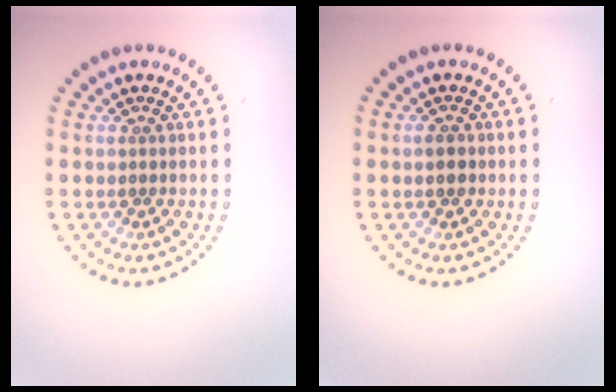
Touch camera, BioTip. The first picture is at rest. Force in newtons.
{"total": 1.2, "press": 1.2, "slide": 0.0}